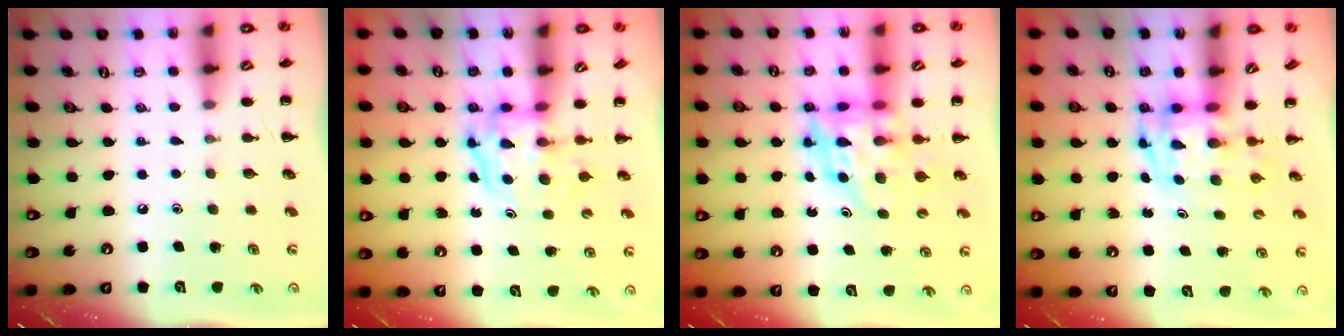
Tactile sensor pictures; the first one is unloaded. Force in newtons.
{"total": 3.8, "press": 3.7, "slide": 0.6}
{"total": 7.3, "press": 7.0, "slide": 2.2}
{"total": 3.3, "press": 3.3, "slide": 0.7}